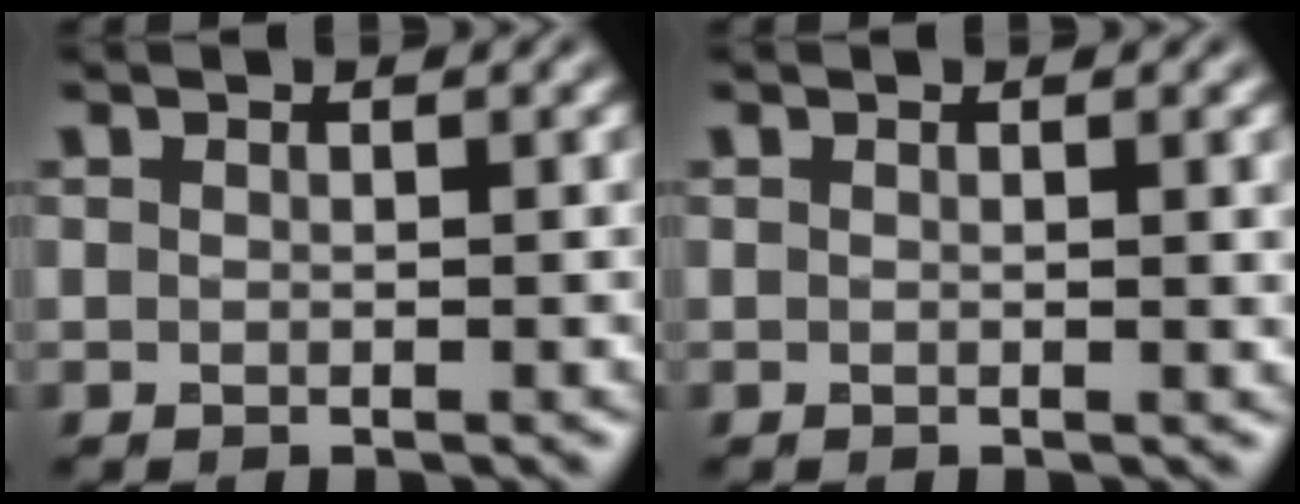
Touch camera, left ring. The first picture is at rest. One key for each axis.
{"total": 1.3, "fx": 0.3, "fy": 0.4, "fz": 1.2, "tx": -0.011, "ty": 0.001, "tz": 0.002}